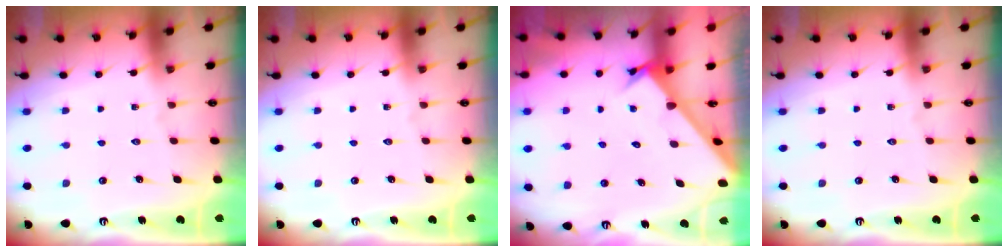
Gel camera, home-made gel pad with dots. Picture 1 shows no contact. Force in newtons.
{"total": 0.0}
{"total": 2.4, "press": 2.4, "slide": 0.2}
{"total": 0.0}